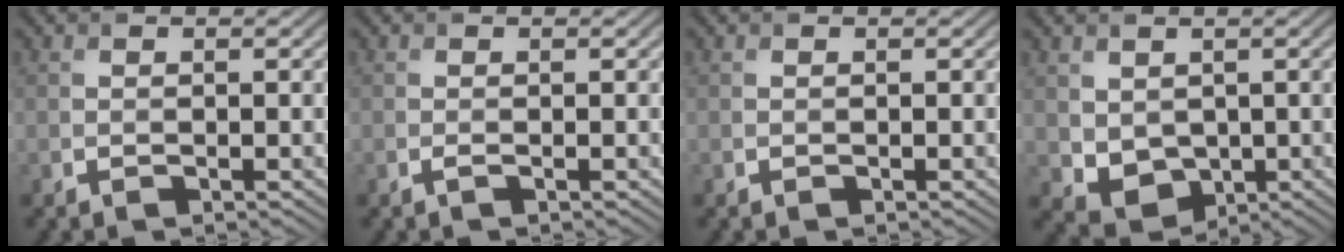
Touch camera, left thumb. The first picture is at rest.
{"total": 0.5, "force": [-0.2, 0.1, 0.5], "torque": [-0.013, -0.002, -0.004]}
{"total": 0.0}
{"total": 4.2, "force": [1.1, 3.4, 2.2], "torque": [-0.062, -0.016, 0.027]}